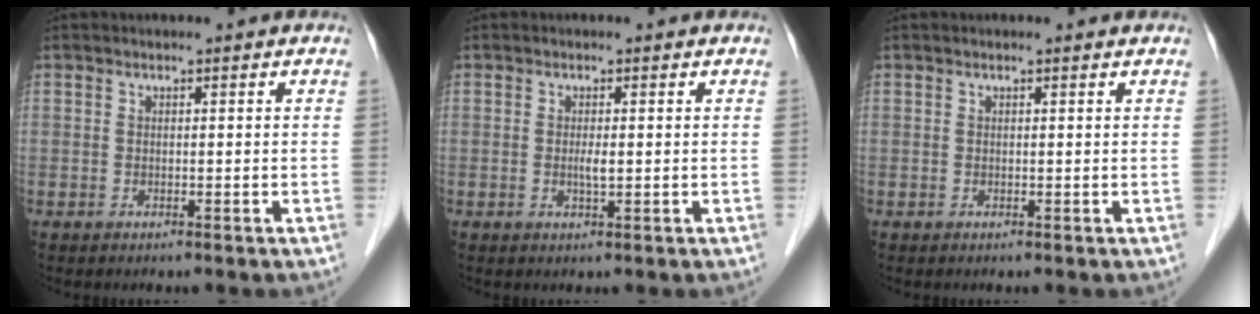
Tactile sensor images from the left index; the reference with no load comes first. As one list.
[{"total": 1.4, "force": [-0.1, 0.2, 1.4], "torque": [-0.029, -0.003, -0.003]}, {"total": 0.6, "force": [0.5, 0.0, 0.3], "torque": [-0.011, 0.005, 0.007]}]